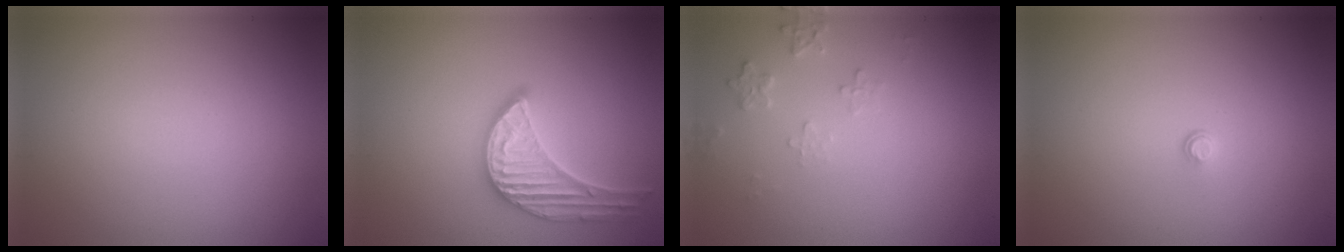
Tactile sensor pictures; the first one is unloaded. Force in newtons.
{"total": 3.8, "press": 3.7, "slide": 0.9}
{"total": 1.6, "press": 1.6, "slide": 0.4}
{"total": 0.5, "press": 0.3, "slide": 0.5}